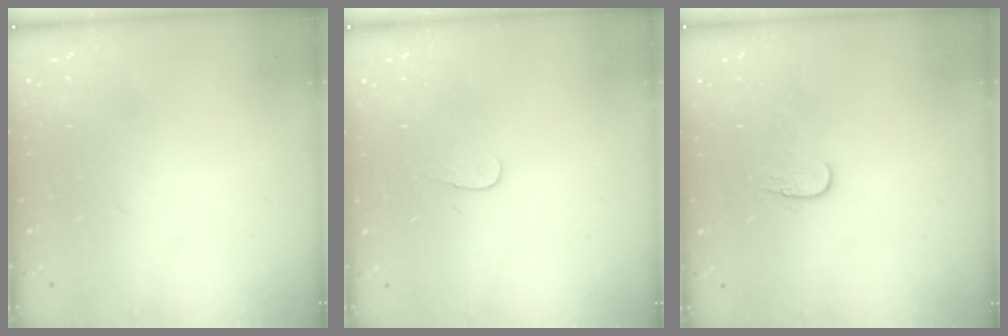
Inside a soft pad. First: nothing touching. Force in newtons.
{"total": 3.8, "press": 3.8, "slide": 0.3}
{"total": 6.2, "press": 6.2, "slide": 0.5}